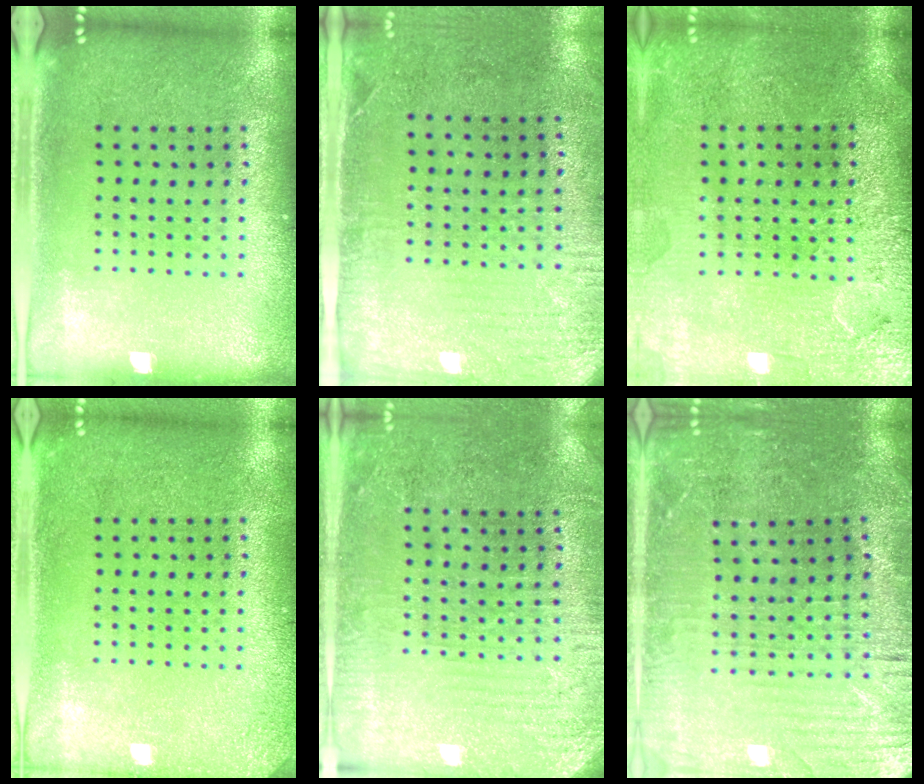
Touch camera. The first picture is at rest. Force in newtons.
{"total": 3.0, "press": 2.4, "slide": 1.9}
{"total": 4.1, "press": 3.6, "slide": 1.9}
{"total": 1.4, "press": 1.4, "slide": 0.1}
{"total": 2.9, "press": 2.7, "slide": 0.9}
{"total": 2.2, "press": 2.2, "slide": 0.5}